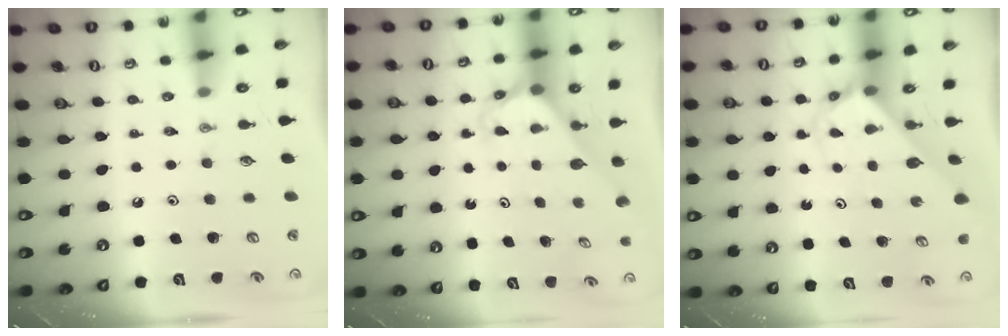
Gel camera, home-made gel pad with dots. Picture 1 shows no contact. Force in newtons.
{"total": 2.6, "press": 2.6, "slide": 0.2}
{"total": 2.7, "press": 2.7, "slide": 0.2}